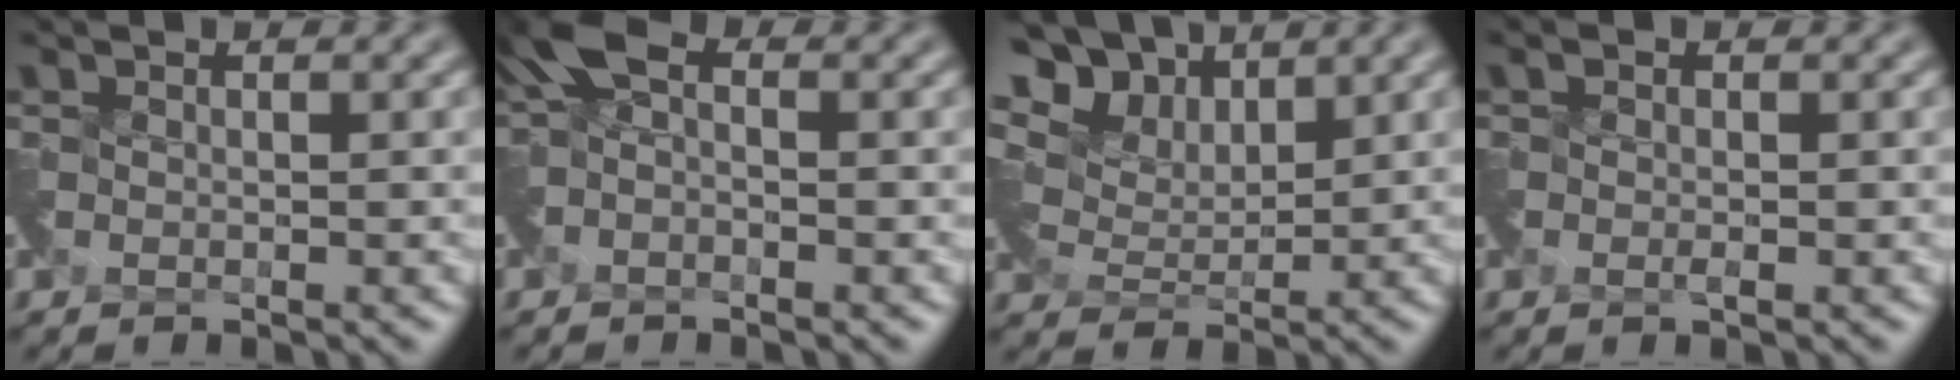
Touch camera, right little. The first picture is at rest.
{"total": 2.3, "force": [-0.7, 1.4, 1.7], "torque": [-0.037, 0.001, -0.024]}
{"total": 9.8, "force": [7.1, 5.1, 4.5], "torque": [-0.112, 0.011, 0.121]}
{"total": 0.5, "force": [-0.4, 0.1, 0.4], "torque": [-0.011, -0.005, -0.008]}